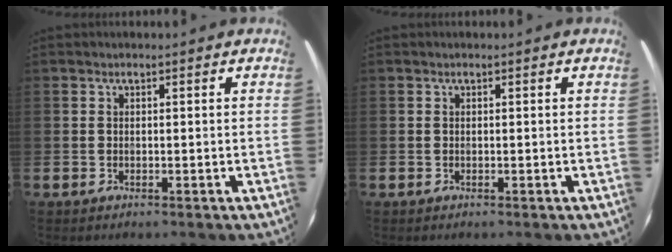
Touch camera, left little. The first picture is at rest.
{"total": 0.0}